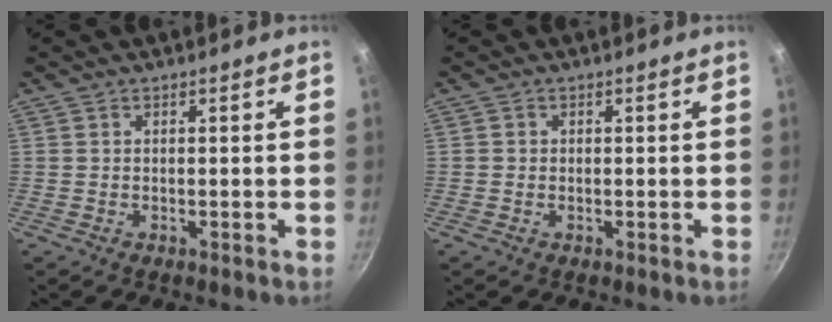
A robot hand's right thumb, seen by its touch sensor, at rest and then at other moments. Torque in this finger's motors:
{"motor_torque": [-0.20, 0.37, -0.17, 0.06, -0.02]}